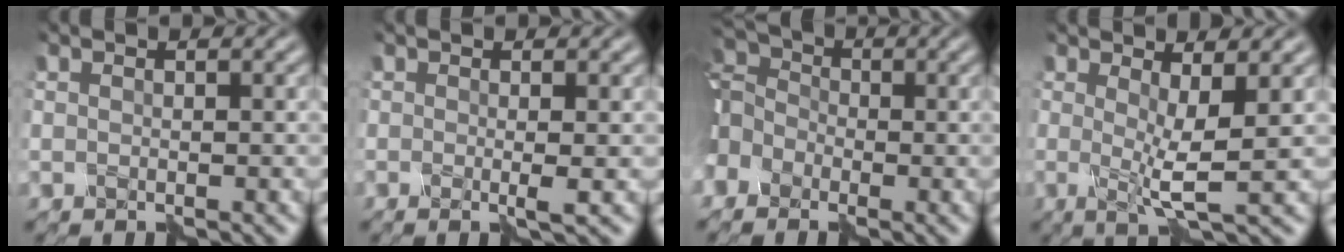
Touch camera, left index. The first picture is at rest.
{"total": 1.1, "force": [-0.1, 0.0, 1.0], "torque": [-0.015, 0.000, -0.005]}
{"total": 7.2, "force": [-3.3, 5.6, 3.1], "torque": [-0.086, 0.006, -0.072]}
{"total": 3.0, "force": [0.3, 0.3, 3.0], "torque": [-0.047, -0.011, 0.002]}